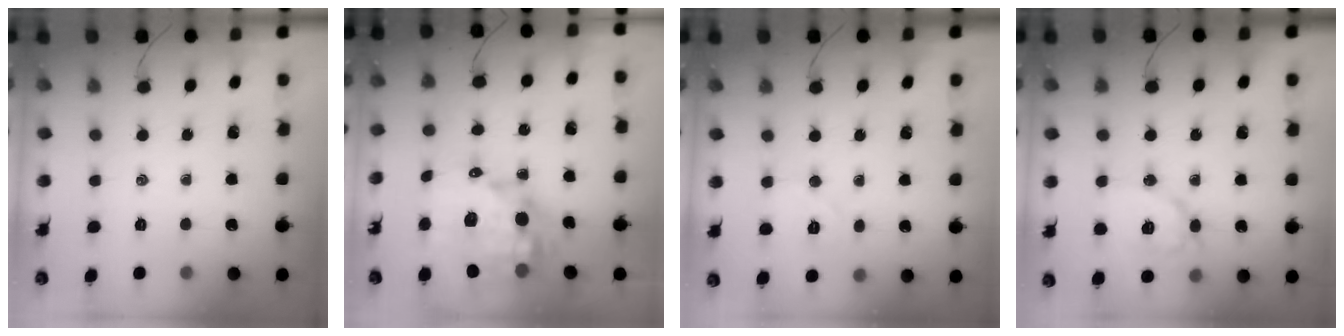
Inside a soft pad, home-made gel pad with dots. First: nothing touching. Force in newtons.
{"total": 16.2, "press": 15.8, "slide": 3.5}
{"total": 5.4, "press": 5.3, "slide": 1.1}
{"total": 12.4, "press": 12.3, "slide": 1.2}